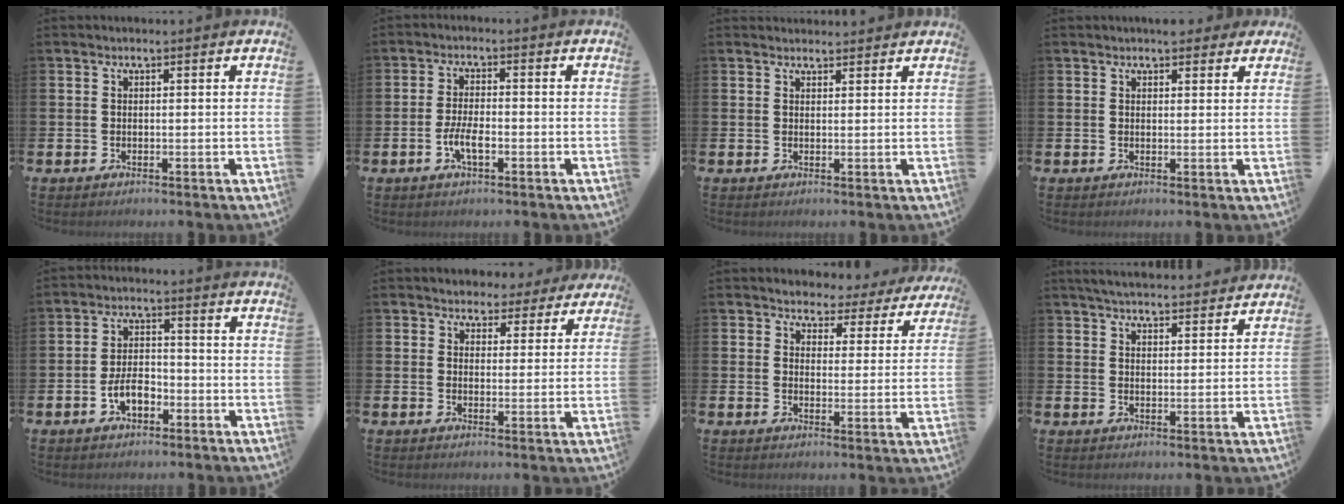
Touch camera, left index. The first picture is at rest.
{"total": 3.7, "force": [-1.2, 1.3, 3.3], "torque": [-0.061, 0.002, -0.024]}
{"total": 1.7, "force": [1.6, 0.4, 0.0], "torque": [0.004, -0.004, 0.029]}
{"total": 2.6, "force": [2.4, 1.0, 0.3], "torque": [0.008, -0.009, 0.040]}
{"total": 4.3, "force": [-1.9, 2.4, 3.1], "torque": [-0.052, 0.007, -0.036]}
{"total": 4.0, "force": [3.4, 2.1, 0.1], "torque": [-0.012, -0.018, 0.058]}
{"total": 3.4, "force": [3.1, 1.3, 0.0], "torque": [-0.019, -0.025, 0.050]}
{"total": 4.6, "force": [4.5, 0.3, 0.7], "torque": [-0.024, -0.026, 0.081]}